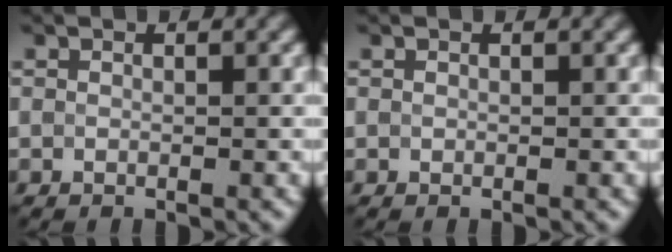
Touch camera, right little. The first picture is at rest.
{"total": 0.0}